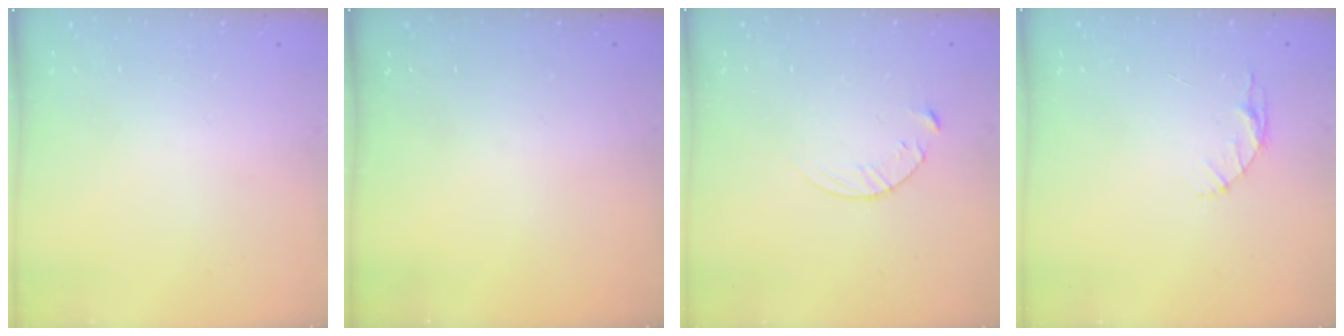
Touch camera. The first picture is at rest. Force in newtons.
{"total": 0.0}
{"total": 5.4, "press": 5.4, "slide": 0.5}
{"total": 3.3, "press": 3.3, "slide": 0.4}